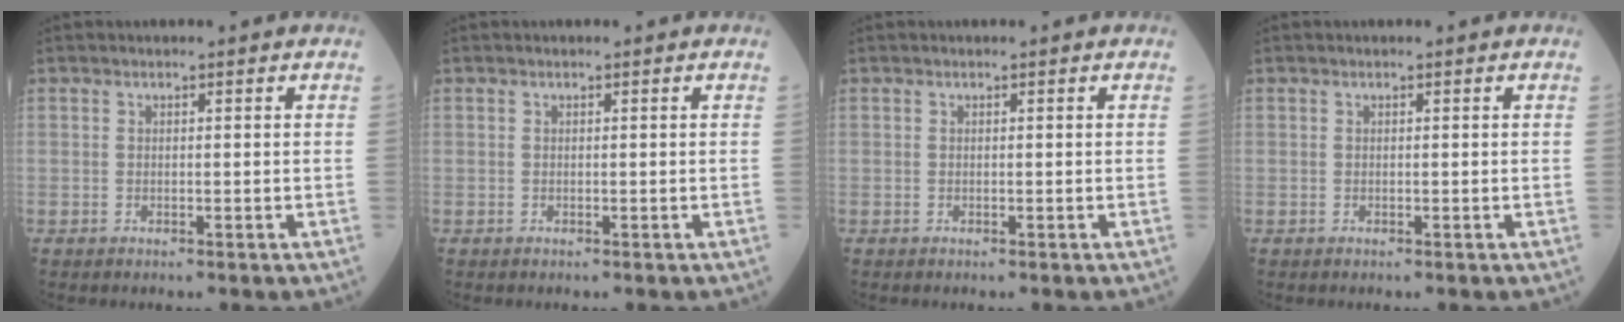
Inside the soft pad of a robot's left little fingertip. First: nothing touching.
{"total": 0.0}
{"total": 0.0}
{"total": 0.0}